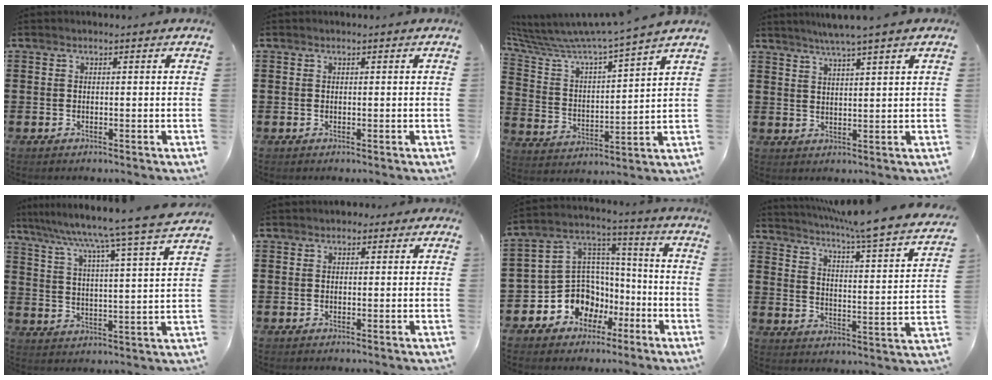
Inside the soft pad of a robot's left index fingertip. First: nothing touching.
{"total": 0.0}
{"total": 6.3, "force": [6.1, 0.1, 1.8], "torque": [-0.069, -0.052, 0.098]}
{"total": 3.7, "force": [3.1, -0.6, 1.9], "torque": [-0.044, -0.010, 0.053]}
{"total": 7.2, "force": [6.3, -1.6, 3.1], "torque": [-0.088, -0.052, 0.094]}
{"total": 0.9, "force": [0.0, 0.8, 0.4], "torque": [-0.011, 0.006, -0.001]}
{"total": 9.8, "force": [-4.6, 8.5, 1.3], "torque": [-0.066, -0.002, -0.080]}
{"total": 5.9, "force": [5.1, -0.9, 3.0], "torque": [-0.072, -0.052, 0.076]}